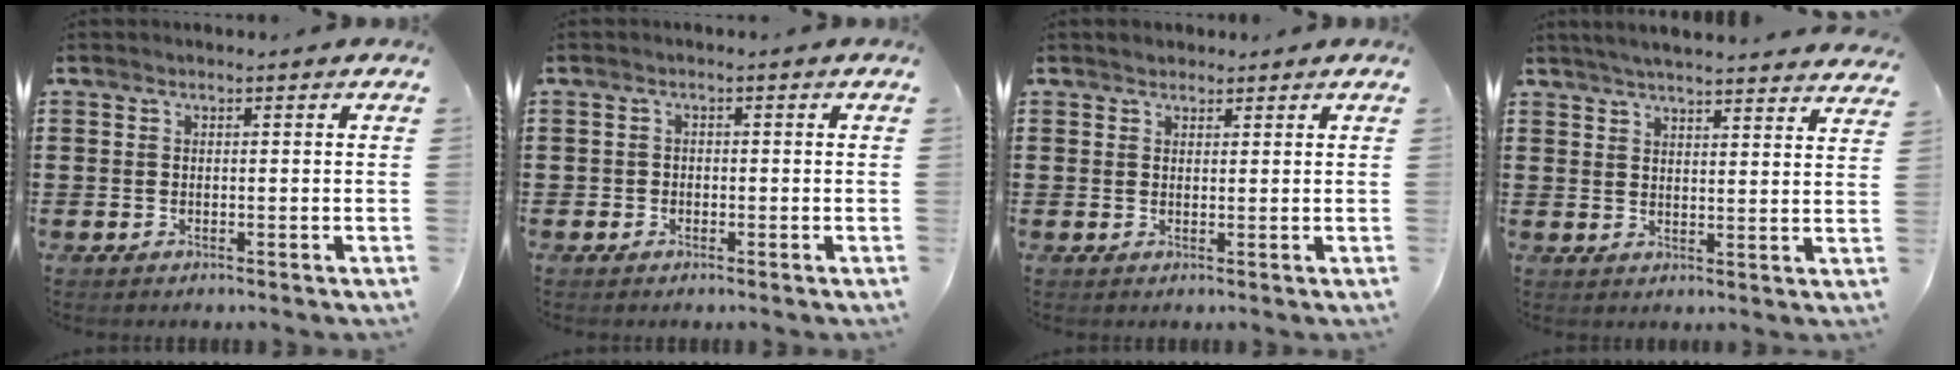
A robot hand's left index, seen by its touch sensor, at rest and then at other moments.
{"total": 1.1, "force": [-0.6, 0.9, 0.0], "torque": [-0.004, 0.003, -0.015]}
{"total": 1.3, "force": [1.2, 0.6, 0.0], "torque": [-0.003, 0.003, 0.025]}
{"total": 4.4, "force": [4.3, -0.4, 1.0], "torque": [-0.033, -0.020, 0.076]}